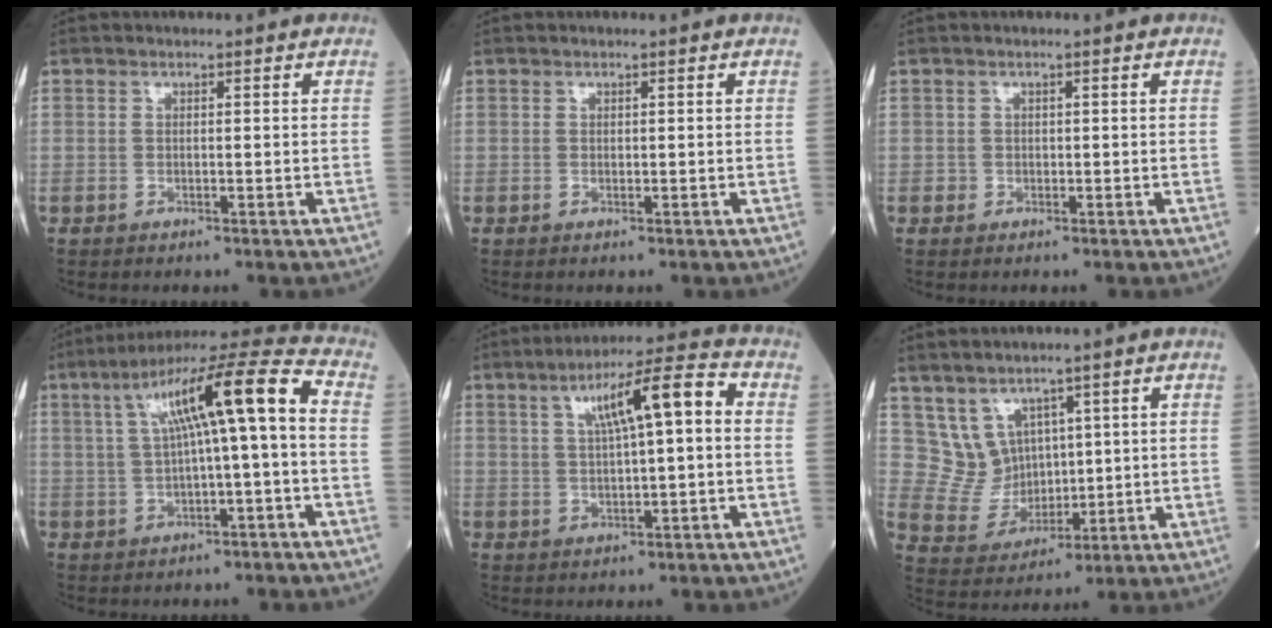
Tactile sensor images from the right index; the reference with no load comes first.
{"total": 0.0}
{"total": 0.7, "force": [-0.3, 0.6, -0.1], "torque": [0.003, 0.006, -0.007]}
{"total": 13.5, "force": [1.7, 0.9, 13.4], "torque": [-0.218, 0.048, 0.027]}
{"total": 9.5, "force": [2.0, 1.2, 9.2], "torque": [-0.149, 0.027, 0.030]}
{"total": 6.3, "force": [3.4, 5.2, 1.0], "torque": [-0.031, 0.021, 0.083]}